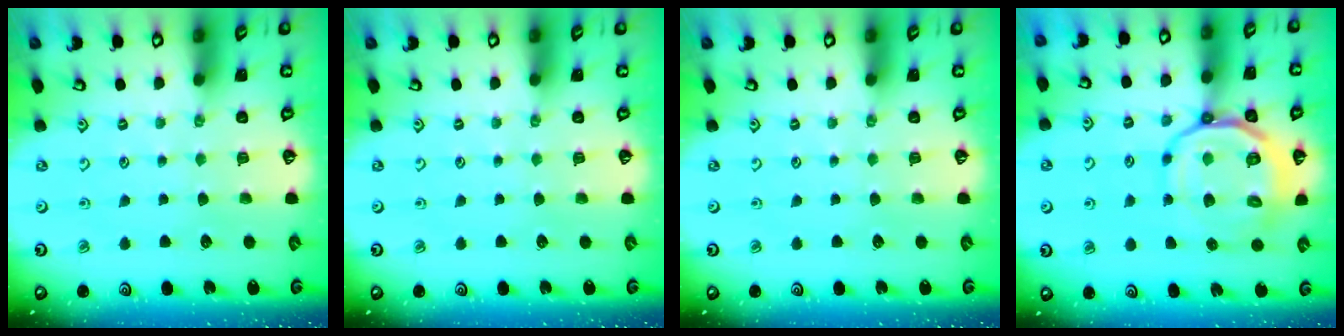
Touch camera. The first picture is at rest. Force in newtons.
{"total": 0.0}
{"total": 0.0}
{"total": 16.7, "press": 16.5, "slide": 2.6}